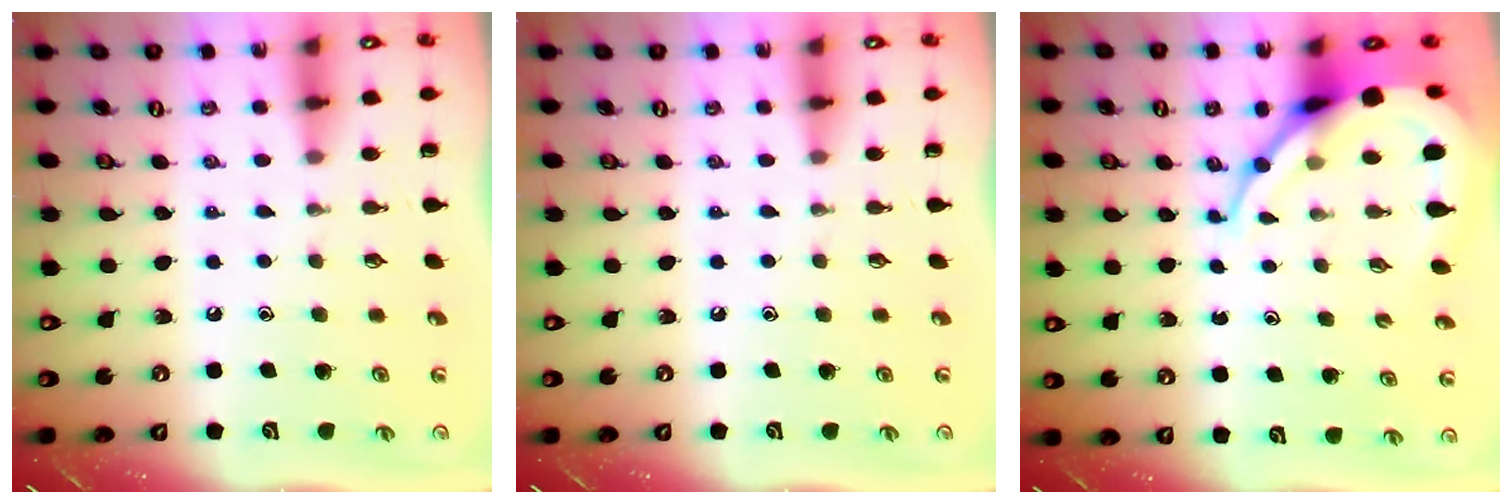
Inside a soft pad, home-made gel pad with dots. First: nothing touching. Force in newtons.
{"total": 0.0}
{"total": 11.4, "press": 11.3, "slide": 1.2}